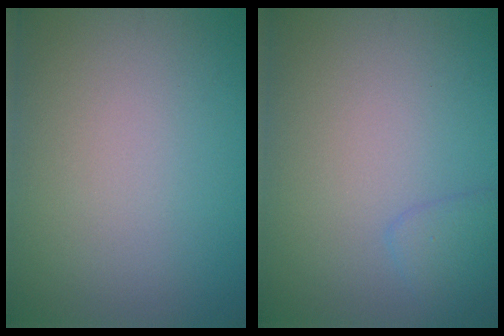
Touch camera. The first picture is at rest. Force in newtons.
{"total": 1.5, "press": 1.5, "slide": 0.0}